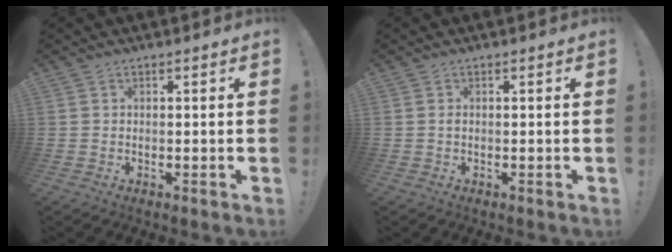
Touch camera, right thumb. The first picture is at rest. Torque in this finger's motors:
{"motor_torque": [0.08, 0.02, 0.27, 0.06, -0.06]}